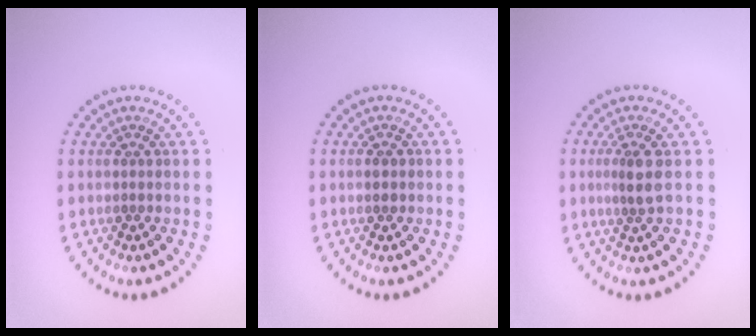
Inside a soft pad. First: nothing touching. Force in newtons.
{"total": 1.3, "press": 1.3, "slide": 0.1}
{"total": 2.1, "press": 1.7, "slide": 1.2}